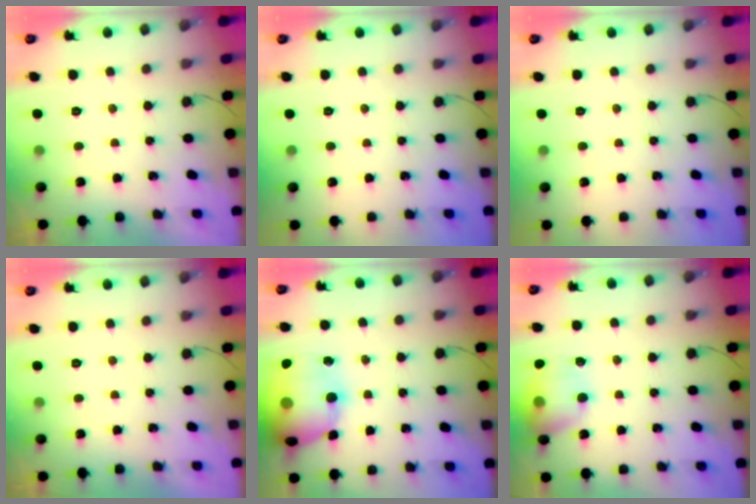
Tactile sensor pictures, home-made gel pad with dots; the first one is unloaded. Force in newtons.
{"total": 0.0}
{"total": 0.0}
{"total": 0.0}
{"total": 21.9, "press": 20.4, "slide": 7.9}
{"total": 14.0, "press": 13.9, "slide": 1.8}